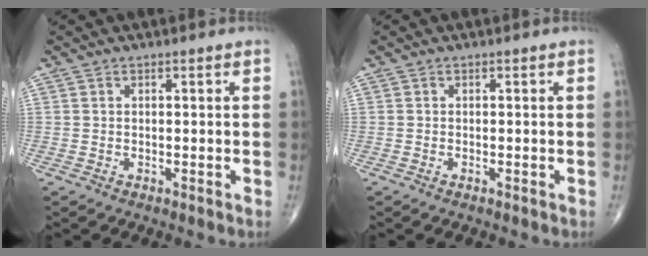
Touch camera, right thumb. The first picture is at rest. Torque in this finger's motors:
{"motor_torque": [-0.30, -0.11, -0.21, -0.05, -0.07]}